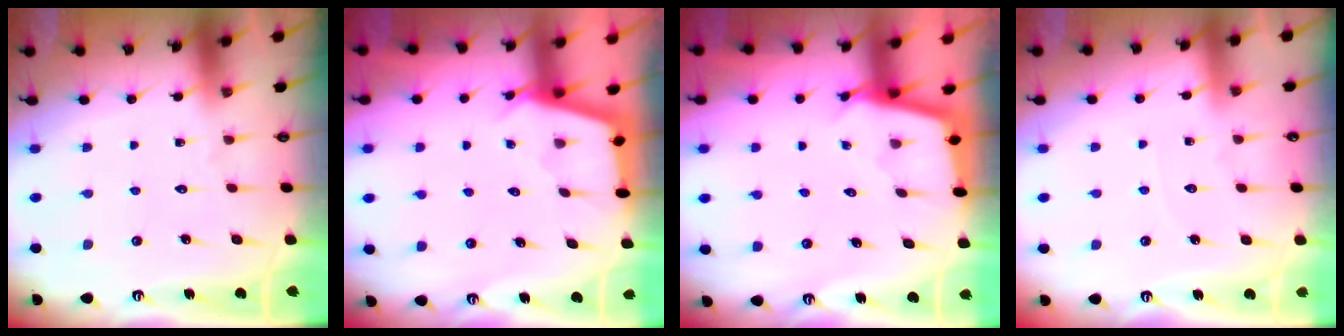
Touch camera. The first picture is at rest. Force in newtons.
{"total": 2.7, "press": 2.7, "slide": 0.3}
{"total": 2.5, "press": 2.5, "slide": 0.2}
{"total": 2.4, "press": 2.4, "slide": 0.4}